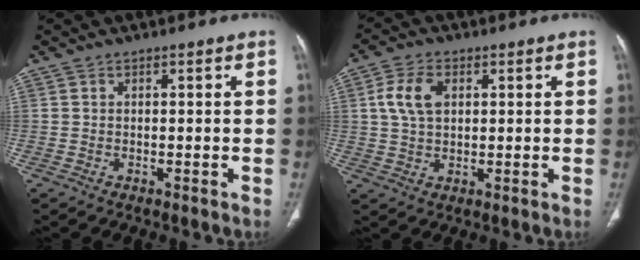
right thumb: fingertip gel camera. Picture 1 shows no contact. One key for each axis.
{"total": 7.0, "fx": 1.9, "fy": 4.4, "fz": 5.1, "tx": -0.099, "ty": 0.004, "tz": 0.036}